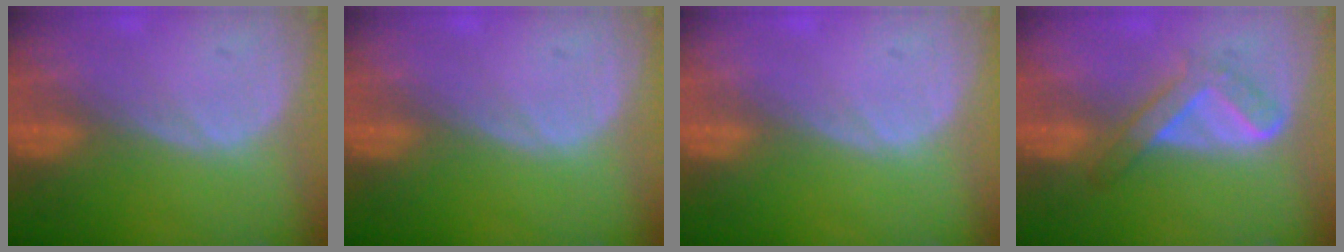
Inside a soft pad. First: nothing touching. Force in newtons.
{"total": 0.0}
{"total": 0.0}
{"total": 4.8, "press": 4.7, "slide": 0.7}